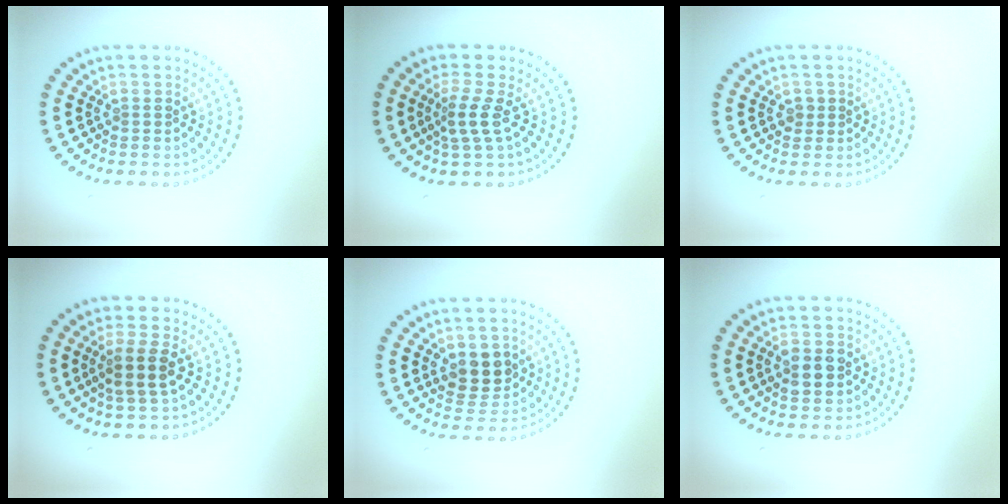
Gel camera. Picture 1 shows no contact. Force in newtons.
{"total": 2.3, "press": 1.4, "slide": 1.8}
{"total": 0.8, "press": 0.7, "slide": 0.3}
{"total": 2.9, "press": 2.5, "slide": 1.4}
{"total": 3.4, "press": 3.3, "slide": 0.9}
{"total": 2.8, "press": 2.8, "slide": 0.2}